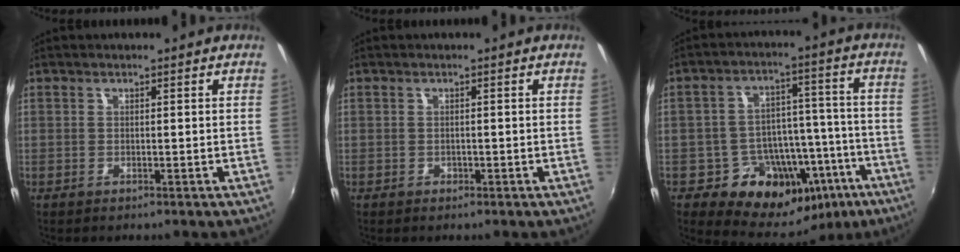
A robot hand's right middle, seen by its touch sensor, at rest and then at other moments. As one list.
[{"total": 0.7, "force": [-0.4, 0.6, 0.1], "torque": [0.000, -0.002, -0.005]}, {"total": 18.8, "force": [-9.6, 13.7, 8.5], "torque": [-0.154, 0.028, -0.111]}]